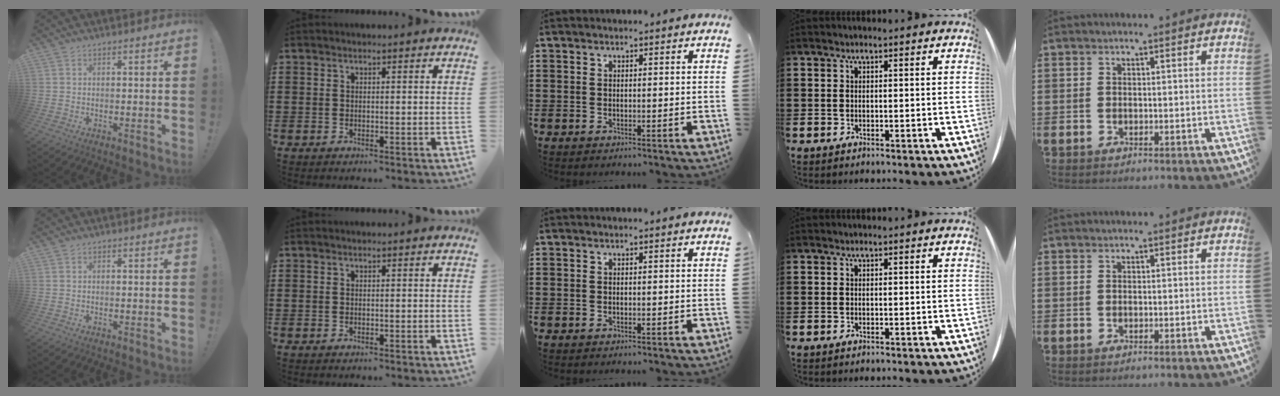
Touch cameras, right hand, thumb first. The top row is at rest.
{}